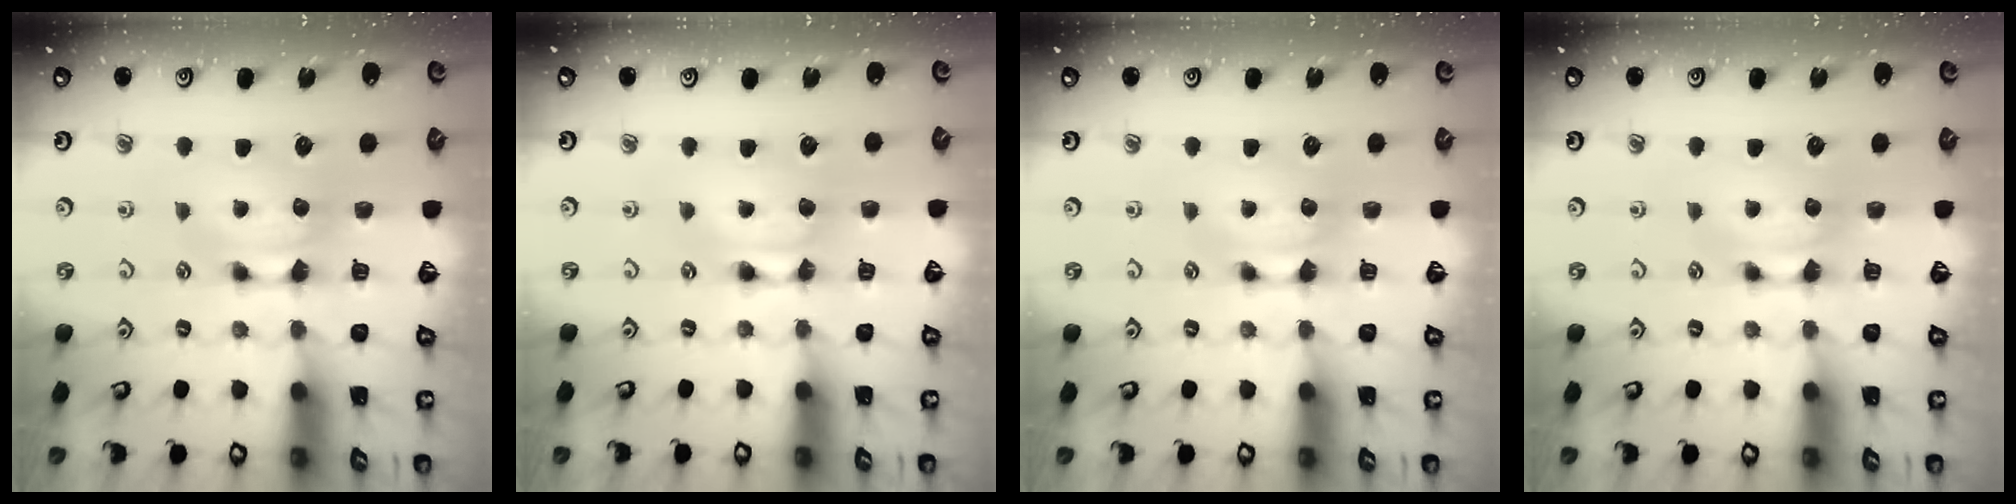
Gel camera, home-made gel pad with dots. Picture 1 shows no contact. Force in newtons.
{"total": 1.5, "press": 1.5, "slide": 0.2}
{"total": 0.0}
{"total": 0.0}